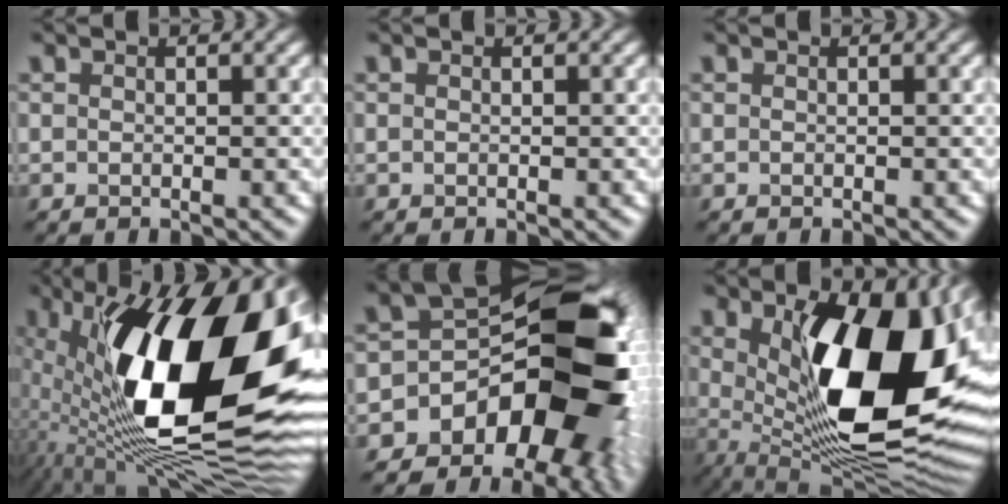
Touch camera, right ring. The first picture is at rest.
{"total": 0.0}
{"total": 0.0}
{"total": 18.7, "force": [1.7, 8.8, 16.4], "torque": [-0.278, -0.007, 0.010]}
{"total": 14.3, "force": [-5.3, 9.4, 9.4], "torque": [-0.097, -0.001, -0.097]}
{"total": 15.4, "force": [2.1, 7.1, 13.5], "torque": [-0.206, -0.027, 0.043]}